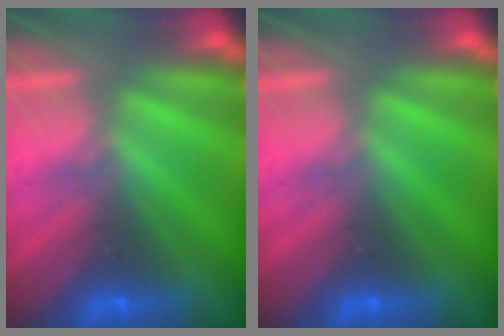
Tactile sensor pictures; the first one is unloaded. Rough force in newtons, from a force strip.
{"total": 0.0}